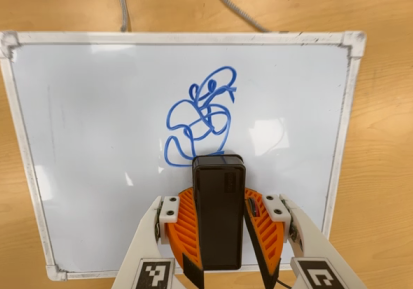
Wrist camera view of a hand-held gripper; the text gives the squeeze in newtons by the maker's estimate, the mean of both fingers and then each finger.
{"total": 8.1, "left": 8.1, "right": 8.0}